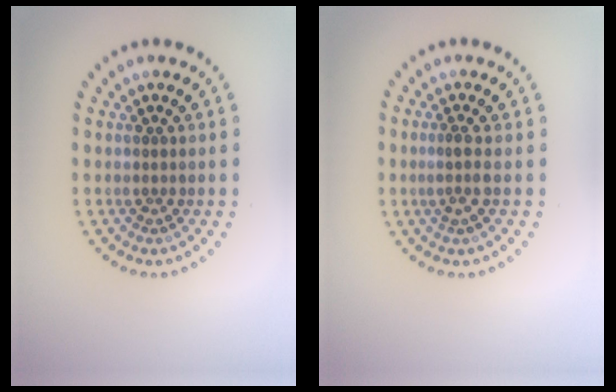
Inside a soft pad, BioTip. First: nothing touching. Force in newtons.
{"total": 1.6, "press": 1.2, "slide": 1.1}